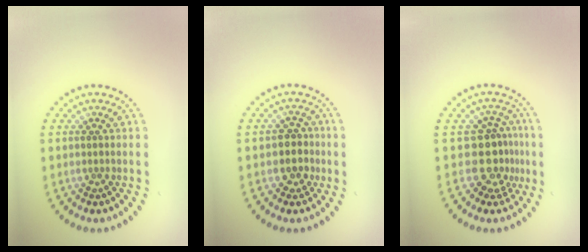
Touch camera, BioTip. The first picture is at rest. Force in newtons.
{"total": 2.4, "press": 2.2, "slide": 1.1}
{"total": 3.7, "press": 2.6, "slide": 2.6}